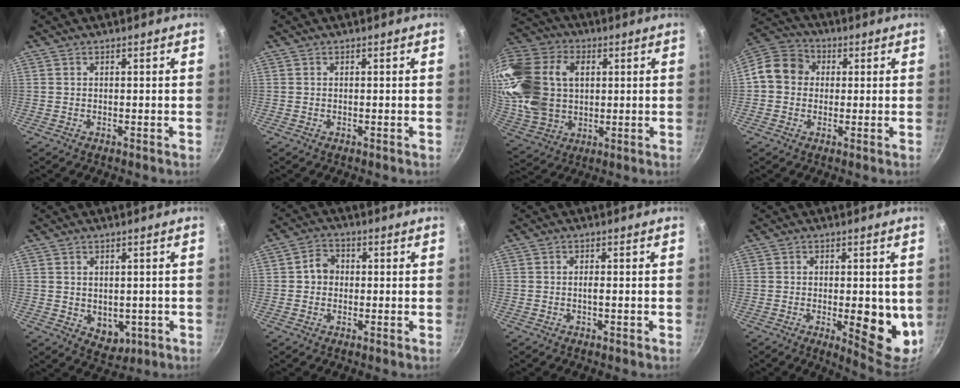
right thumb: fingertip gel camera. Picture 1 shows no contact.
{"total": 0.0}
{"total": 23.1, "force": [4.1, 16.9, 15.2], "torque": [-0.302, 0.014, 0.084]}
{"total": 9.7, "force": [0.7, 8.4, 4.7], "torque": [-0.059, 0.026, -0.010]}
{"total": 5.0, "force": [-0.4, 3.8, 3.2], "torque": [-0.026, -0.005, 0.008]}
{"total": 4.0, "force": [0.0, 3.5, 1.9], "torque": [-0.011, 0.013, -0.007]}
{"total": 1.0, "force": [-0.4, 0.2, 0.9], "torque": [-0.021, 0.005, -0.008]}
{"total": 10.4, "force": [-1.1, 4.1, 9.5], "torque": [-0.101, -0.017, -0.008]}